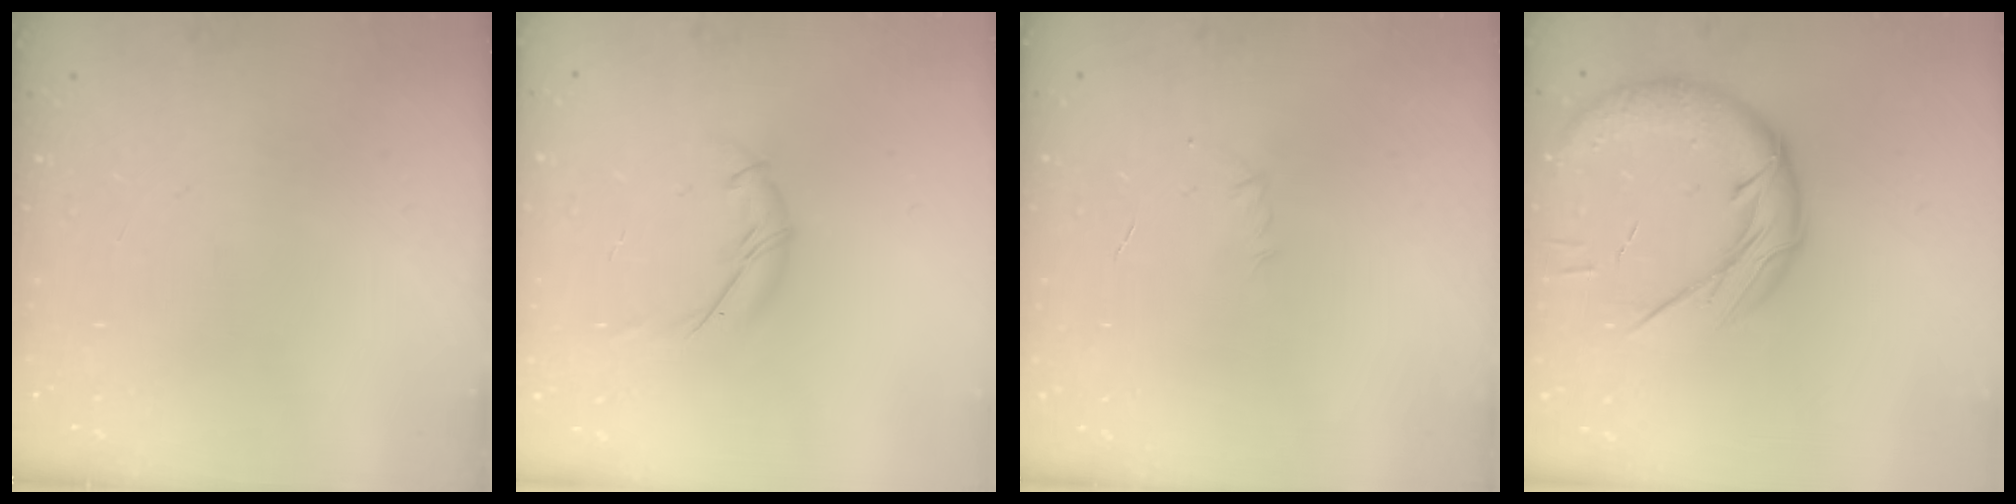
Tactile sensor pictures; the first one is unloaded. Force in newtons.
{"total": 7.7, "press": 7.6, "slide": 0.8}
{"total": 2.9, "press": 2.8, "slide": 0.7}
{"total": 18.4, "press": 18.2, "slide": 2.8}